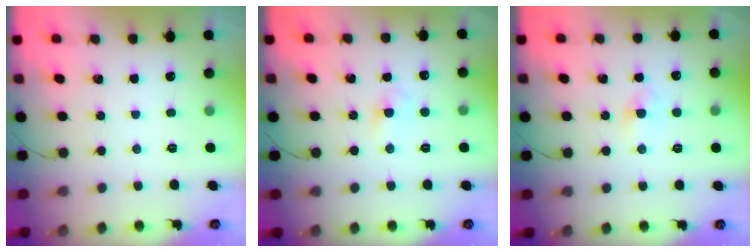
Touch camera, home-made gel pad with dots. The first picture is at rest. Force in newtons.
{"total": 3.1, "press": 2.9, "slide": 1.2}
{"total": 2.1, "press": 1.8, "slide": 1.0}